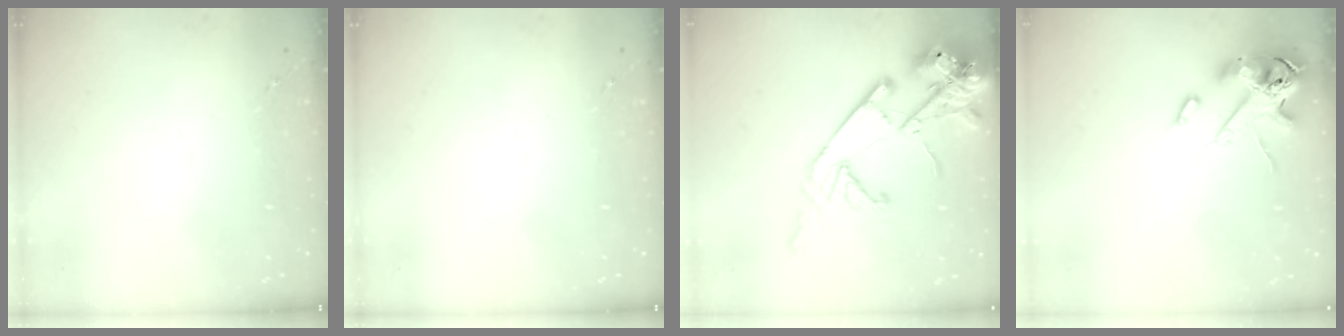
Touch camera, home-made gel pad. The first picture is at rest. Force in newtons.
{"total": 0.0}
{"total": 20.3, "press": 20.1, "slide": 2.7}
{"total": 15.3, "press": 15.1, "slide": 2.6}